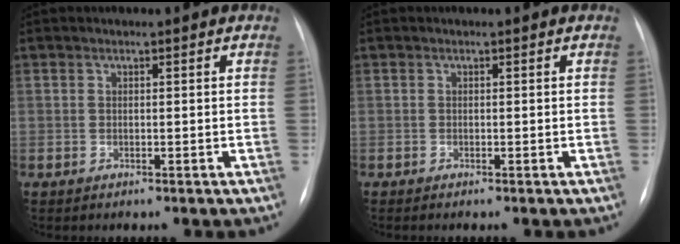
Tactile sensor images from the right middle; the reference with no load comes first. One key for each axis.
{"total": 0.0}